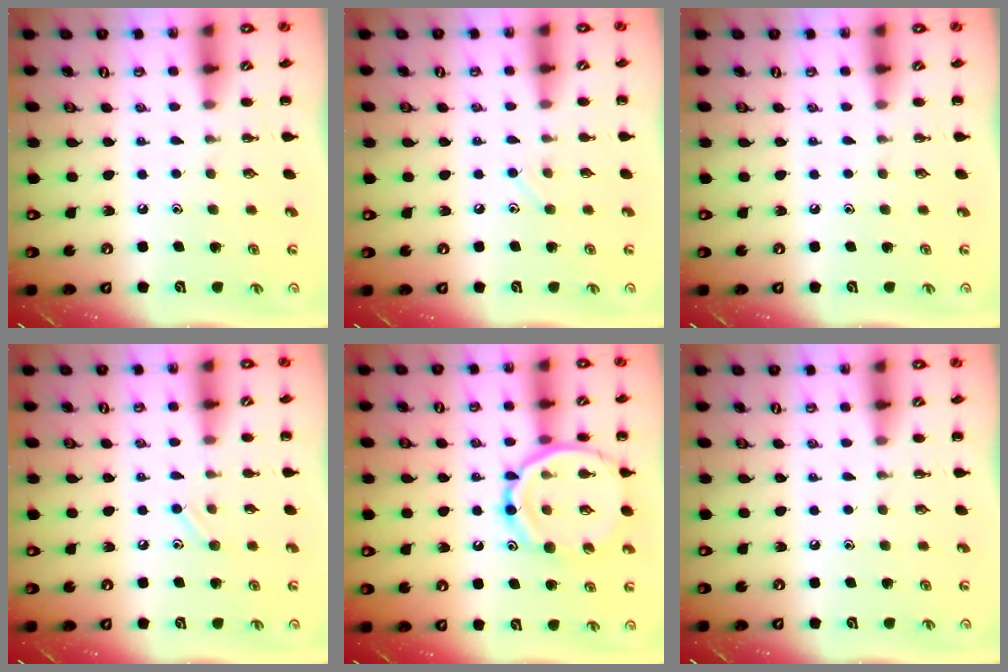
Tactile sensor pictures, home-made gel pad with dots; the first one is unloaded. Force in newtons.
{"total": 4.3, "press": 4.1, "slide": 1.4}
{"total": 0.0}
{"total": 7.0, "press": 6.8, "slide": 1.9}
{"total": 17.7, "press": 17.5, "slide": 2.1}
{"total": 0.0}